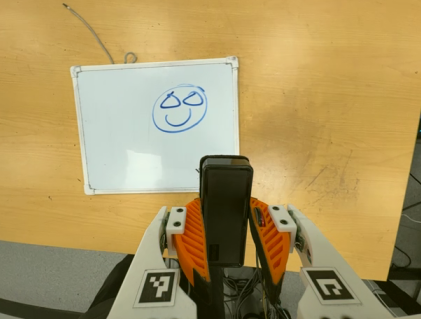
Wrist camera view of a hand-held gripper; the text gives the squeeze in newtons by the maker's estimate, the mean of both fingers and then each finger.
{"total": 4.9, "left": 3.1, "right": 6.6}